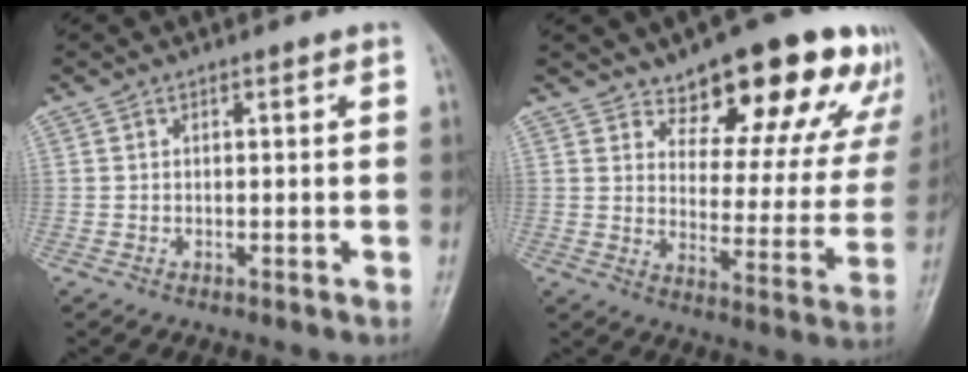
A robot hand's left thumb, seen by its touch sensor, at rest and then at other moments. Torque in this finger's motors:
{"motor_torque": [0.56, 0.43, 0.02, -0.71, 0.06]}